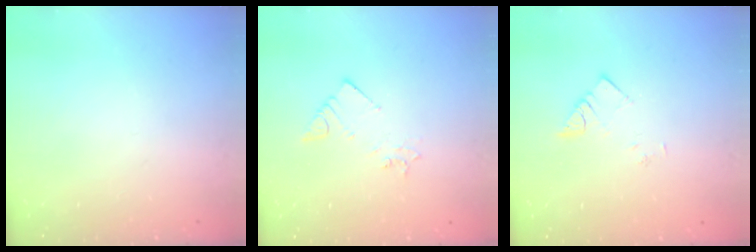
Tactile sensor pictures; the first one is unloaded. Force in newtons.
{"total": 2.8, "press": 2.7, "slide": 0.5}
{"total": 3.7, "press": 3.7, "slide": 0.1}